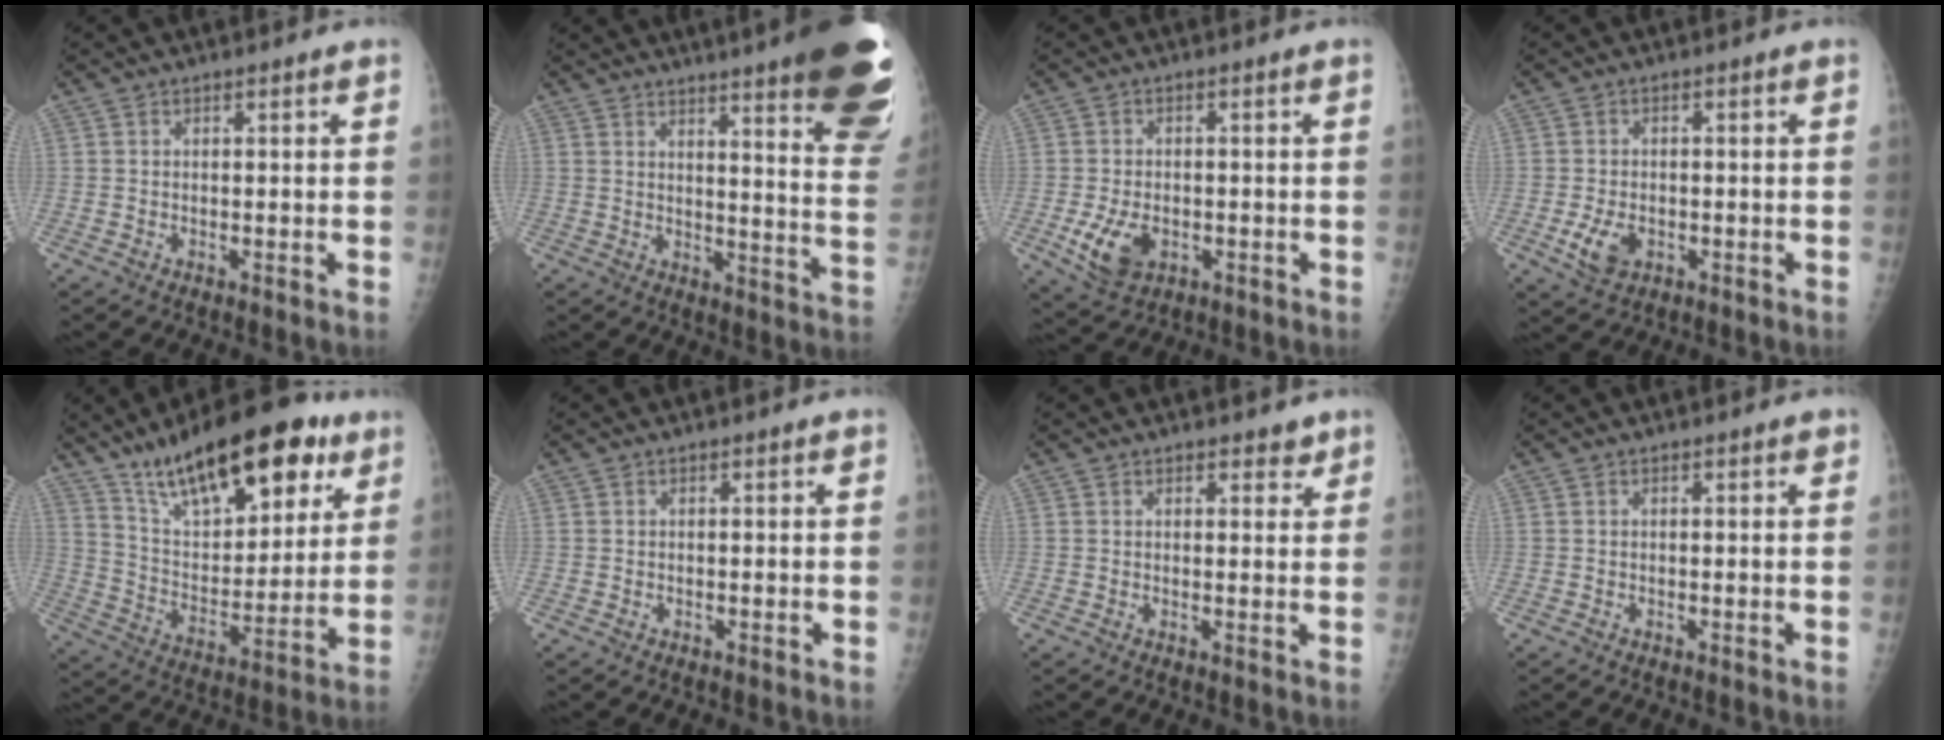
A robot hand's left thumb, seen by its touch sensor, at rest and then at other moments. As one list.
[{"total": 23.9, "force": [16.3, 3.2, 17.2], "torque": [-0.173, -0.089, 0.196]}, {"total": 7.2, "force": [-2.1, 4.8, 5.0], "torque": [-0.087, 0.000, -0.027]}, {"total": 4.8, "force": [-1.6, 3.2, 3.2], "torque": [-0.061, -0.002, -0.023]}, {"total": 24.5, "force": [15.0, 10.1, 16.5], "torque": [-0.217, -0.043, 0.249]}, {"total": 0.0}, {"total": 2.5, "force": [1.9, 1.3, 1.1], "torque": [0.006, -0.009, 0.022]}, {"total": 0.5, "force": [0.3, 0.2, 0.4], "torque": [-0.006, 0.000, 0.001]}]